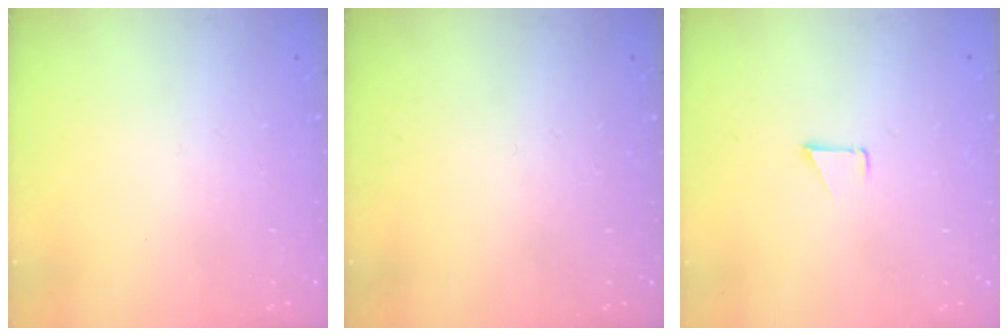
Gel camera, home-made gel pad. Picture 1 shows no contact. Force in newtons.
{"total": 0.0}
{"total": 0.9, "press": 0.8, "slide": 0.1}